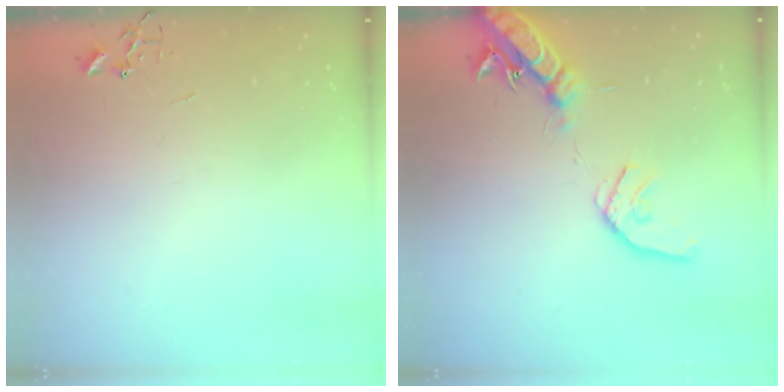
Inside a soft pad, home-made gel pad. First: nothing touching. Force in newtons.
{"total": 16.5, "press": 16.2, "slide": 2.9}